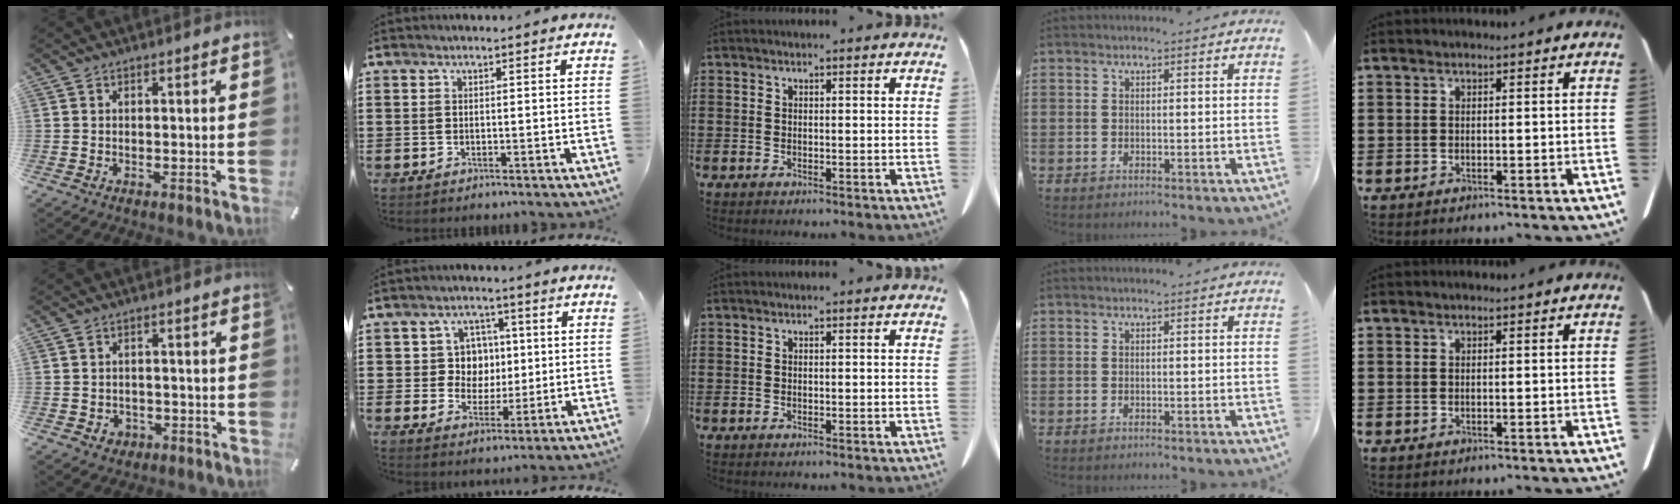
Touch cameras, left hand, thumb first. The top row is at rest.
{"thumb": {"total": 2.7, "force": [-0.9, 2.5, 0.8], "torque": [-0.008, 0.000, -0.020]}, "index": {"total": 6.4, "force": [1.0, 5.8, 2.4], "torque": [-0.064, 0.017, 0.016]}}